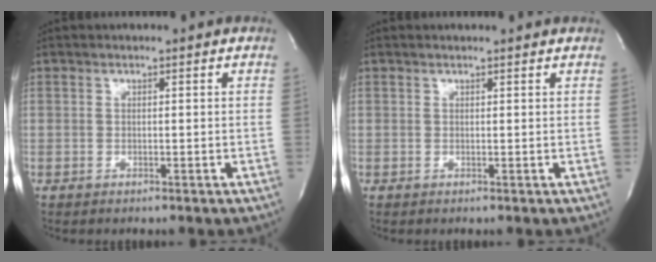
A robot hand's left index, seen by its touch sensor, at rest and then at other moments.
{"total": 0.7, "force": [0.7, 0.0, 0.3], "torque": [-0.008, 0.007, 0.006]}